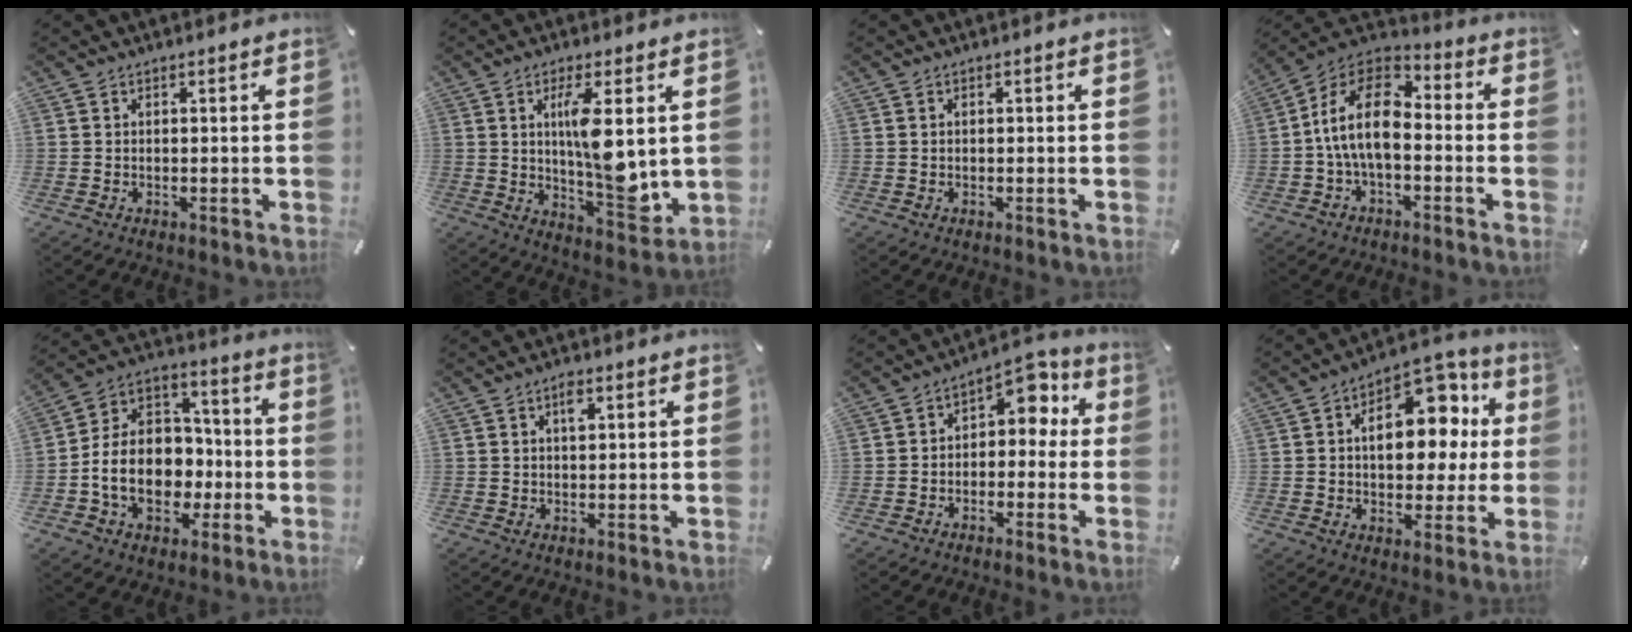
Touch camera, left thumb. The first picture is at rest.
{"total": 12.9, "force": [2.5, 4.2, 11.9], "torque": [-0.194, -0.030, 0.033]}
{"total": 0.6, "force": [-0.1, 0.4, 0.4], "torque": [-0.009, 0.002, -0.003]}
{"total": 14.9, "force": [-2.0, 8.6, 12.0], "torque": [-0.246, 0.022, -0.038]}
{"total": 15.1, "force": [-4.0, 12.1, 8.1], "torque": [-0.165, 0.008, -0.069]}
{"total": 2.9, "force": [1.0, 1.4, 2.3], "torque": [-0.033, 0.000, 0.013]}
{"total": 5.7, "force": [1.8, 4.4, 3.1], "torque": [-0.038, -0.017, 0.023]}
{"total": 17.0, "force": [4.1, 11.0, 12.3], "torque": [-0.162, -0.018, 0.071]}